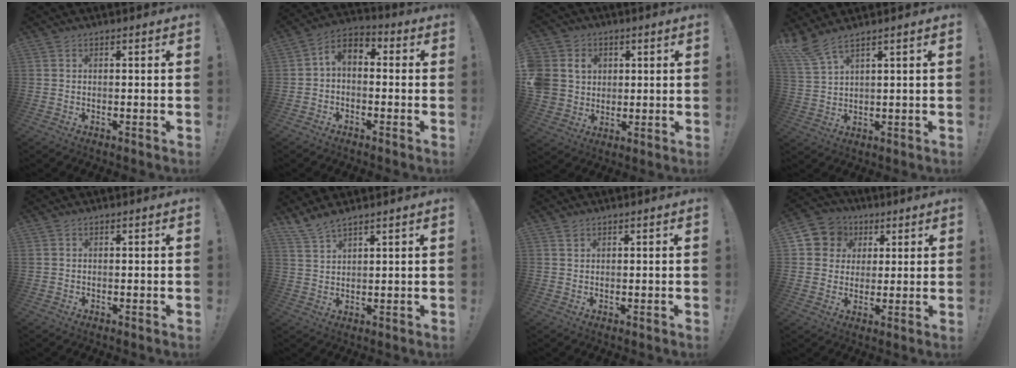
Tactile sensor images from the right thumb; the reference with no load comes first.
{"total": 5.4, "force": [-1.4, 3.4, 3.9], "torque": [-0.078, 0.013, -0.023]}
{"total": 9.2, "force": [1.6, 8.6, 2.9], "torque": [-0.060, -0.001, 0.041]}
{"total": 5.7, "force": [4.5, 0.4, 3.5], "torque": [-0.075, -0.021, 0.085]}
{"total": 0.6, "force": [0.3, 0.5, 0.0], "torque": [0.000, 0.003, 0.006]}
{"total": 4.8, "force": [4.4, 0.9, 1.9], "torque": [-0.042, -0.026, 0.084]}
{"total": 1.2, "force": [1.0, 0.7, 0.2], "torque": [0.006, -0.006, 0.017]}
{"total": 8.9, "force": [2.5, 8.3, 1.9], "torque": [-0.026, -0.009, 0.055]}